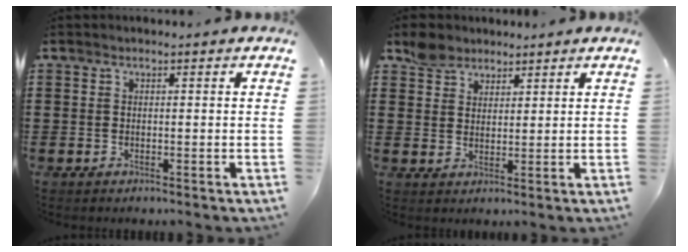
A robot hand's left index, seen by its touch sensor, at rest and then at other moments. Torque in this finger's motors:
{"motor_torque": [-1.08, 1.06, -0.37, -0.21]}